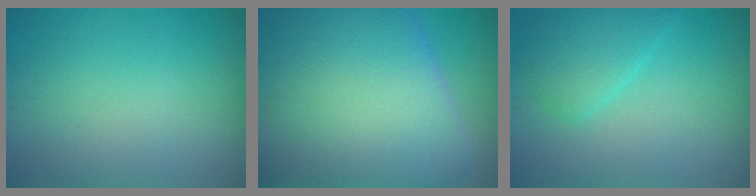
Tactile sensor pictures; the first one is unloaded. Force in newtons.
{"total": 19.7, "press": 19.7, "slide": 0.4}
{"total": 2.9, "press": 2.9, "slide": 0.1}